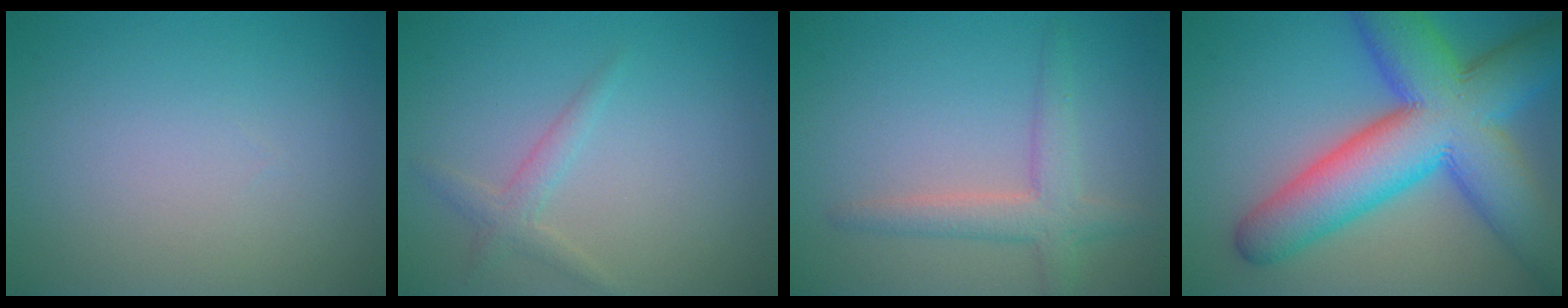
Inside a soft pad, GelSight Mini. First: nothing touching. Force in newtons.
{"total": 1.6, "press": 1.6, "slide": 0.0}
{"total": 3.2, "press": 3.2, "slide": 0.2}
{"total": 13.7, "press": 13.7, "slide": 0.3}